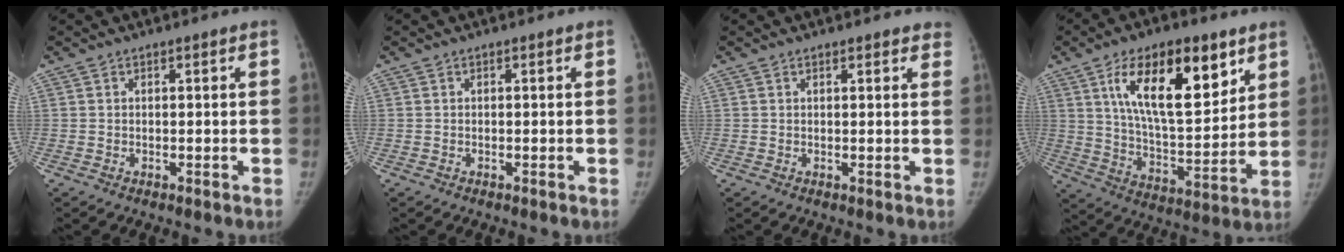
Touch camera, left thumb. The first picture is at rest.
{"total": 0.0}
{"total": 3.8, "force": [3.4, 1.2, 1.3], "torque": [0.011, -0.007, 0.026]}
{"total": 20.8, "force": [9.7, 8.7, 16.2], "torque": [-0.222, -0.045, 0.172]}